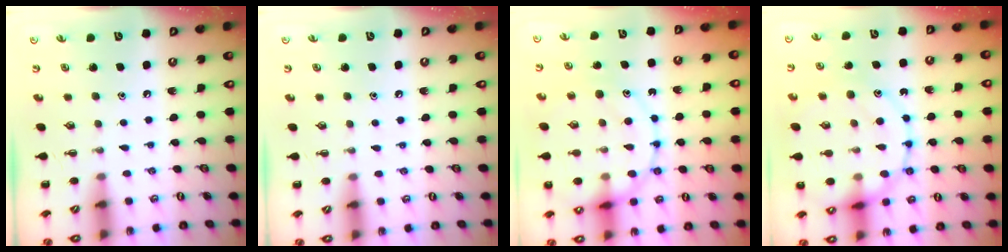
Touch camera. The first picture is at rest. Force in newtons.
{"total": 3.6, "press": 3.4, "slide": 1.1}
{"total": 19.5, "press": 19.3, "slide": 2.5}
{"total": 18.7, "press": 18.7, "slide": 1.0}